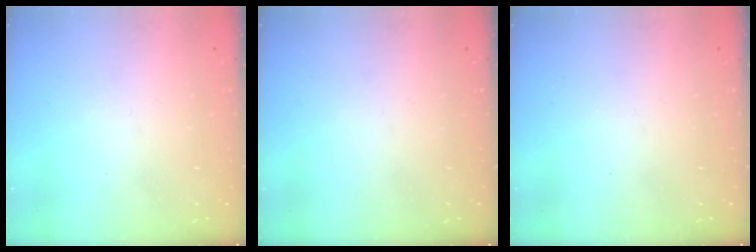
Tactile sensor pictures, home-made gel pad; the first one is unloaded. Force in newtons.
{"total": 0.0}
{"total": 0.0}